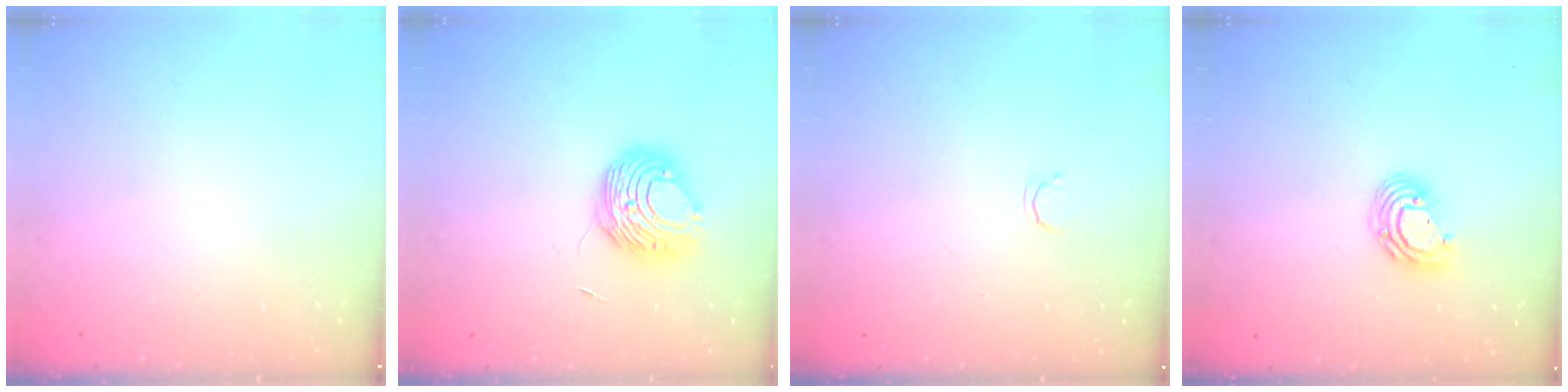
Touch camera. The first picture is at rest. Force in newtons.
{"total": 9.1, "press": 9.1, "slide": 0.4}
{"total": 2.1, "press": 2.1, "slide": 0.4}
{"total": 8.1, "press": 8.0, "slide": 1.4}